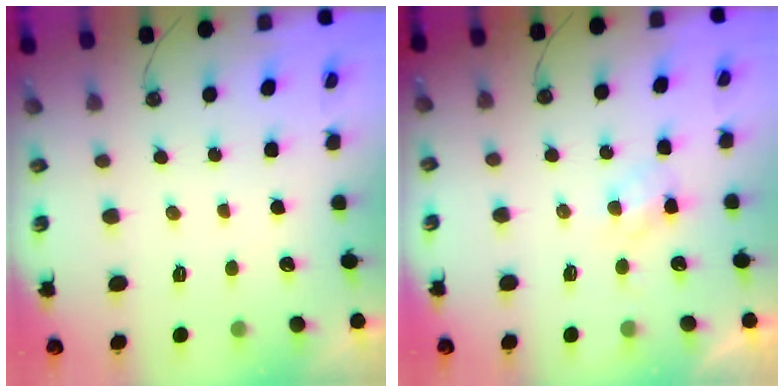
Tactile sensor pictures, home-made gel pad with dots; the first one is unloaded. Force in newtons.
{"total": 4.4, "press": 4.4, "slide": 0.5}